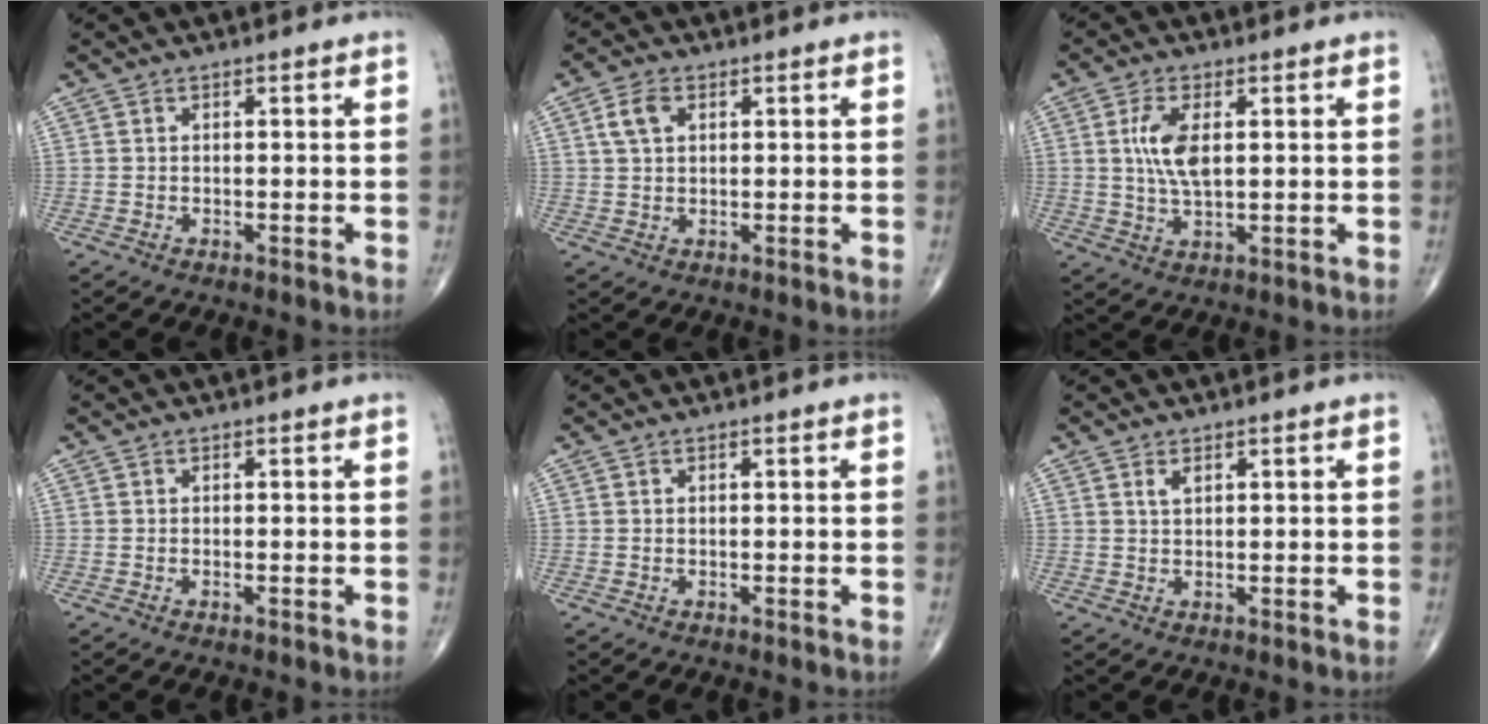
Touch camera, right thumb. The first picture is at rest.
{"total": 4.2, "force": [1.5, 2.6, 2.9], "torque": [-0.056, 0.004, 0.030]}
{"total": 7.1, "force": [1.4, 3.2, 6.3], "torque": [-0.131, -0.006, 0.028]}
{"total": 0.0}
{"total": 0.0}
{"total": 1.5, "force": [0.8, 0.7, 1.0], "torque": [-0.017, 0.000, 0.018]}